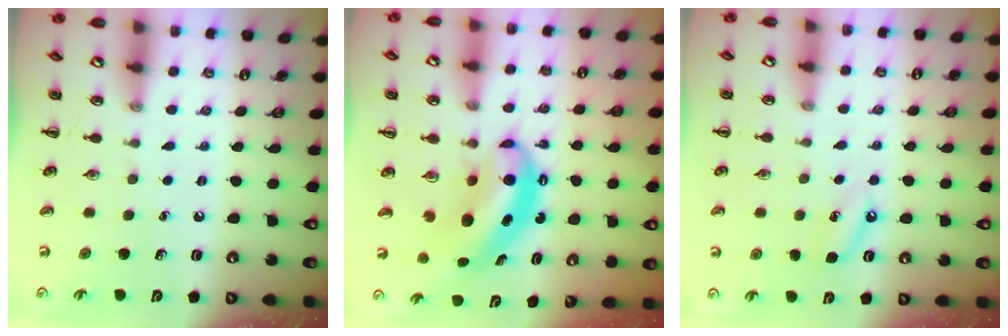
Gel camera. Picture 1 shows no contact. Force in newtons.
{"total": 7.2, "press": 7.1, "slide": 1.1}
{"total": 4.6, "press": 4.4, "slide": 1.4}